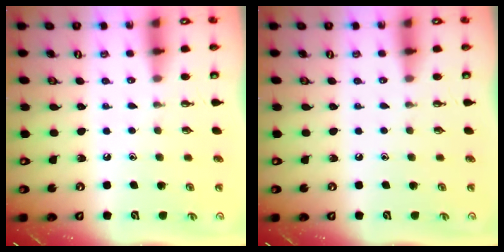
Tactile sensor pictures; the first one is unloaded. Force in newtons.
{"total": 0.0}